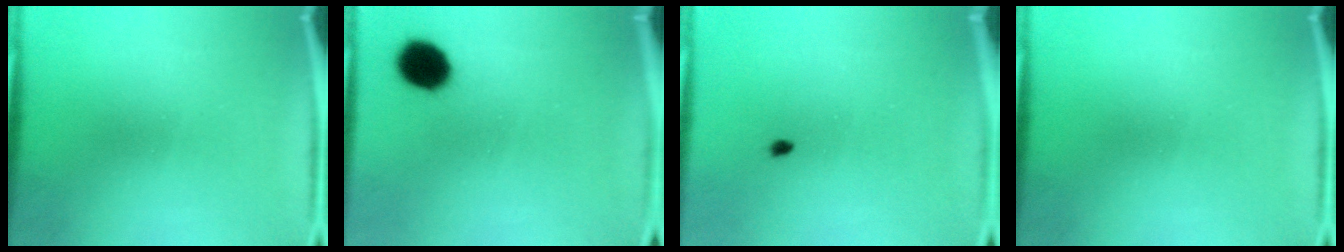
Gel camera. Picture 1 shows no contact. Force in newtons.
{"total": 8.7}
{"total": 1.4}
{"total": 0.0}